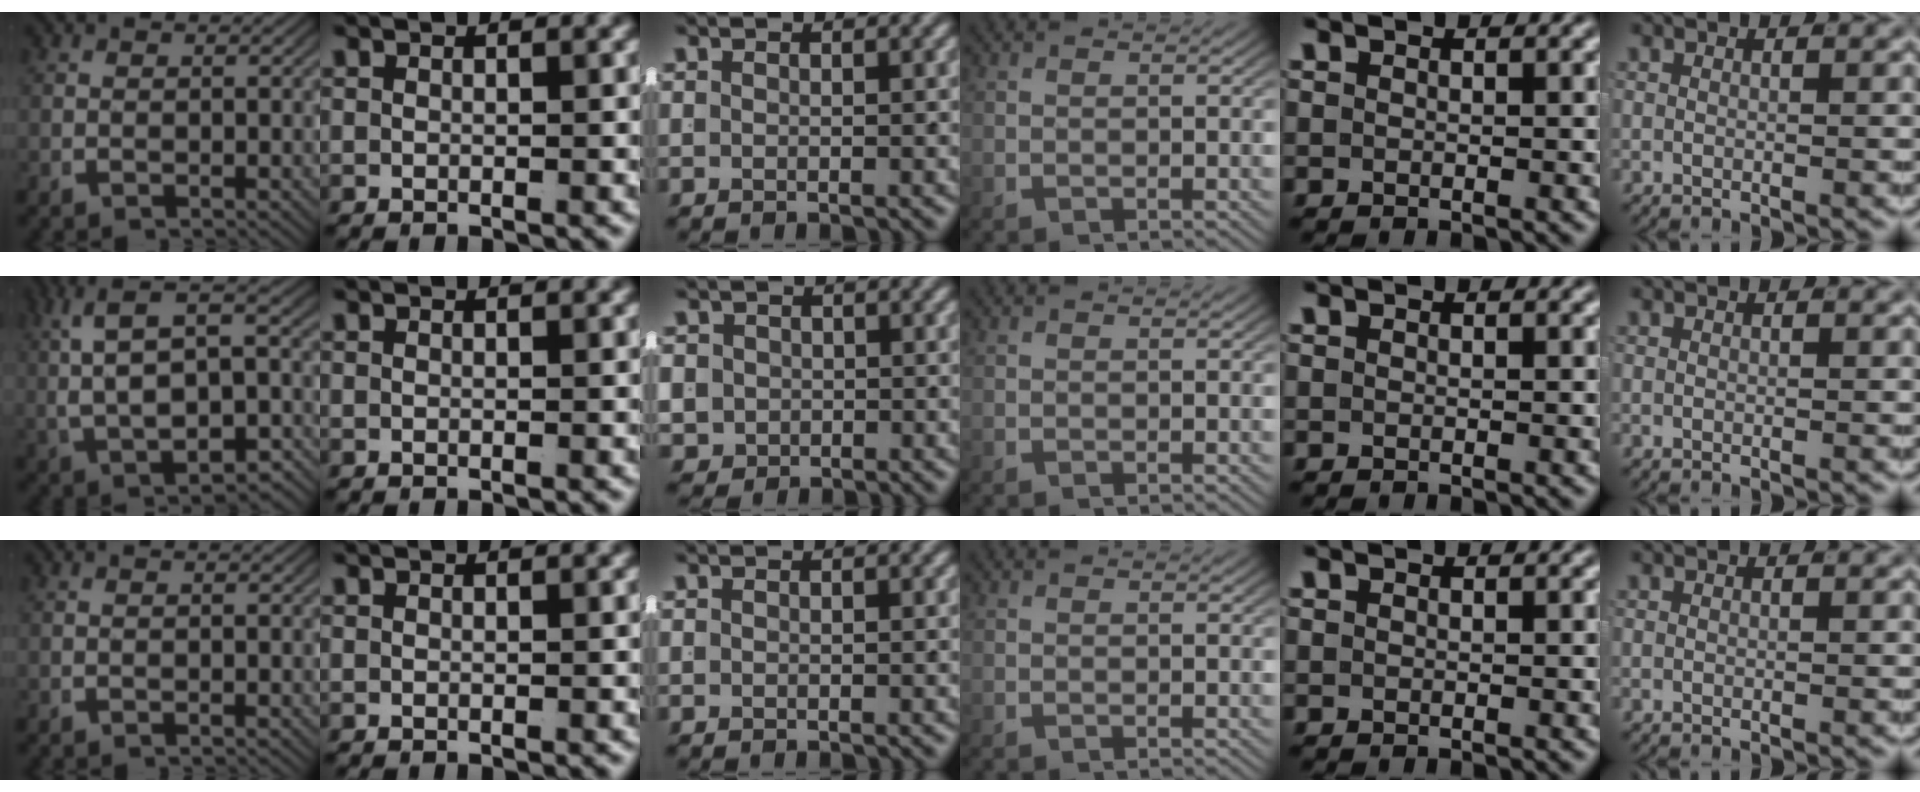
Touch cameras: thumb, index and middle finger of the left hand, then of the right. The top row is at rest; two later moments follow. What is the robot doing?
{"motion": "lift_and_place", "object": "shirt"}